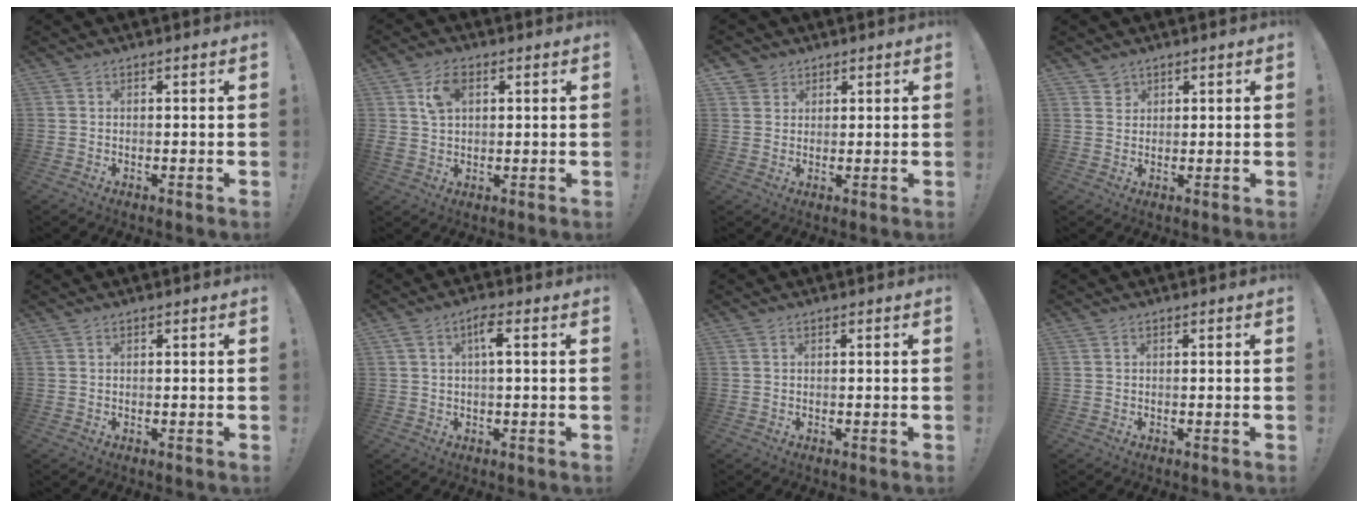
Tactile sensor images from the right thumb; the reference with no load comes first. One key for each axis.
{"total": 6.8, "fx": 2.5, "fy": 4.2, "fz": 4.7, "tx": -0.086, "ty": 0.005, "tz": 0.049}
{"total": 3.2, "fx": 2.0, "fy": 2.5, "fz": 0.2, "tx": -0.001, "ty": -0.010, "tz": 0.037}
{"total": 2.2, "fx": 1.6, "fy": 1.4, "fz": 0.2, "tx": 0.012, "ty": -0.015, "tz": 0.026}
{"total": 0.0}
{"total": 4.5, "fx": 1.4, "fy": 1.0, "fz": 4.2, "tx": -0.075, "ty": 0.005, "tz": 0.017}
{"total": 0.0}
{"total": 0.0}